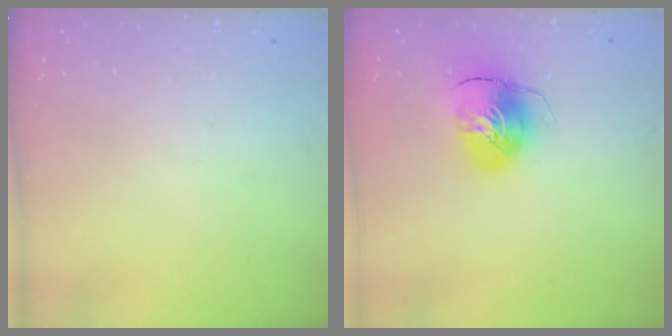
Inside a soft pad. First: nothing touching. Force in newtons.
{"total": 10.1, "press": 10.1, "slide": 0.7}